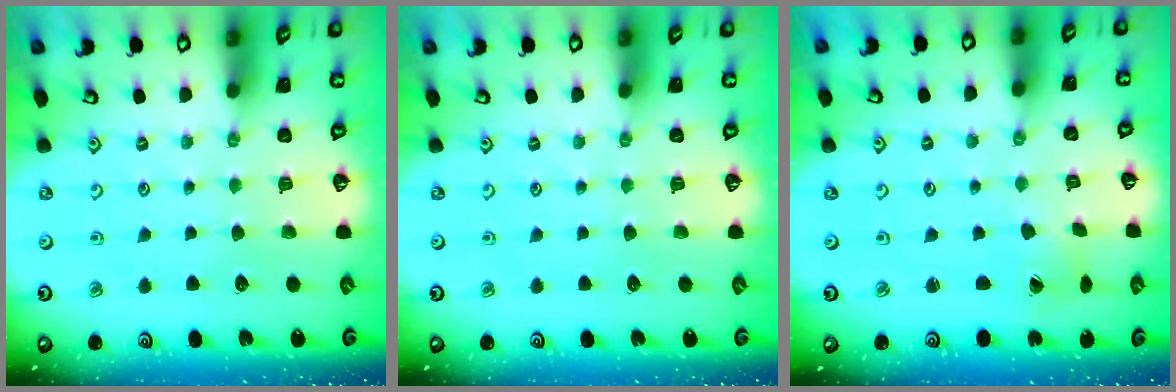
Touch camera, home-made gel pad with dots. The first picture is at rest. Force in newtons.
{"total": 0.0}
{"total": 1.5, "press": 1.4, "slide": 0.2}